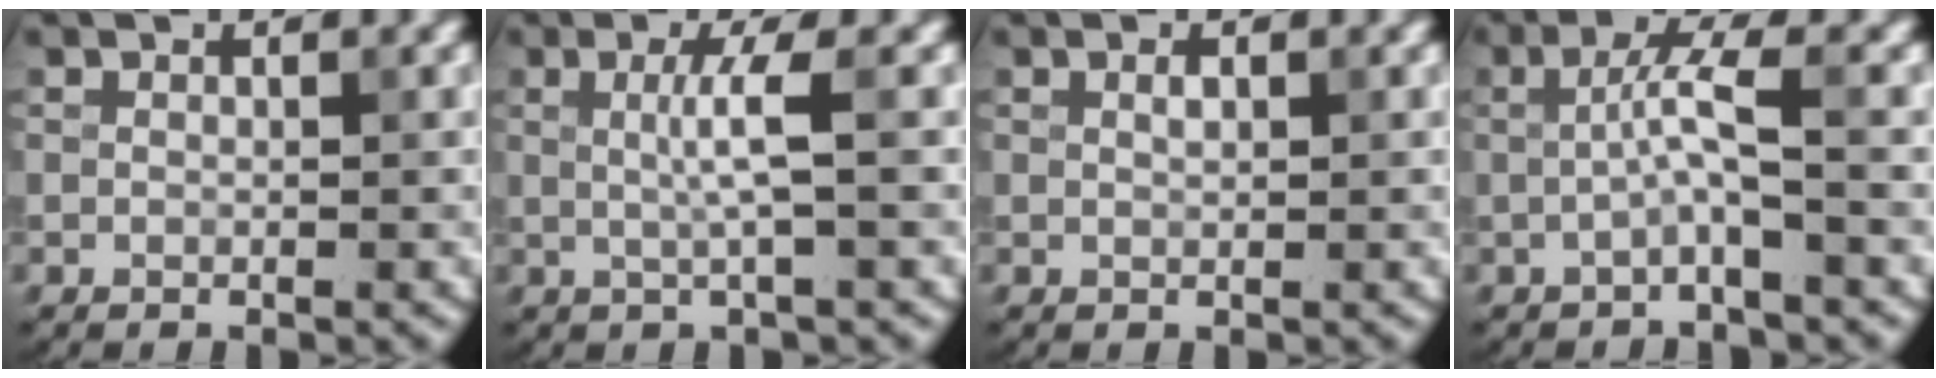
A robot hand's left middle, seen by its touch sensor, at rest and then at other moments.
{"total": 2.5, "force": [0.1, 0.0, 2.5], "torque": [-0.053, 0.005, 0.003]}
{"total": 0.6, "force": [0.2, 0.2, 0.5], "torque": [-0.011, 0.004, 0.007]}
{"total": 2.7, "force": [-0.6, -0.2, 2.6], "torque": [-0.055, 0.011, -0.013]}